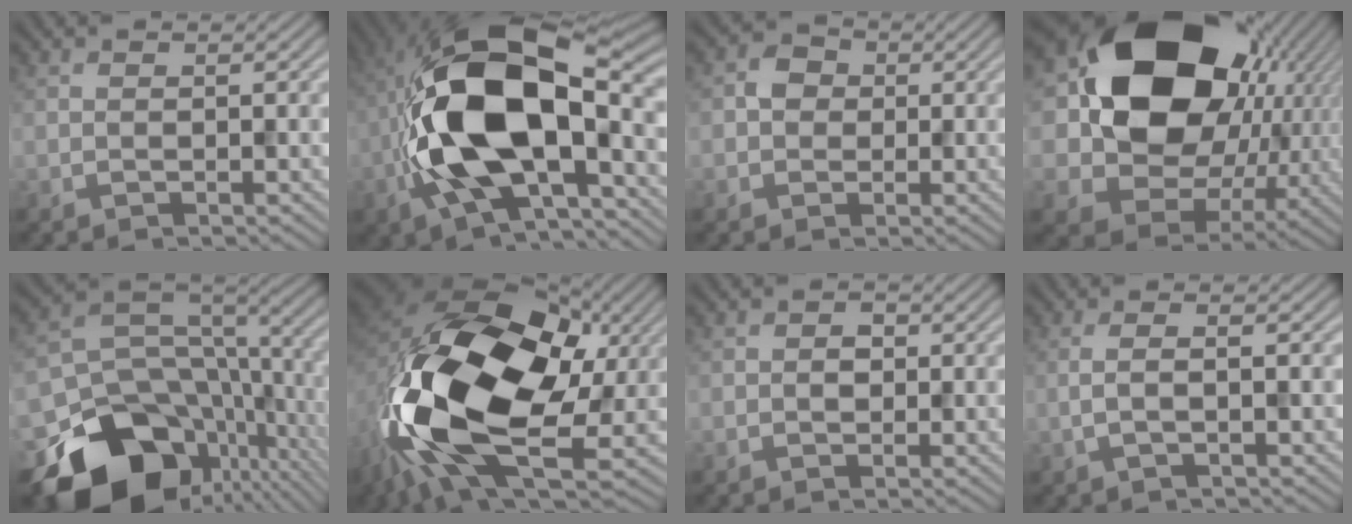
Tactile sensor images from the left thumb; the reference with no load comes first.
{"total": 17.5, "force": [-2.0, 9.0, 14.9], "torque": [-0.298, 0.002, -0.041]}
{"total": 2.6, "force": [0.1, 2.4, 0.9], "torque": [-0.016, 0.005, -0.004]}
{"total": 20.3, "force": [5.1, 15.9, 11.6], "torque": [-0.227, -0.013, 0.107]}
{"total": 18.3, "force": [-9.1, 12.6, 9.7], "torque": [-0.221, -0.064, -0.121]}
{"total": 20.6, "force": [-1.9, 13.0, 15.9], "torque": [-0.354, -0.030, -0.025]}
{"total": 1.3, "force": [0.0, 1.1, 0.7], "torque": [-0.014, -0.003, -0.003]}
{"total": 2.2, "force": [-0.1, 0.5, 2.1], "torque": [-0.039, 0.005, -0.009]}